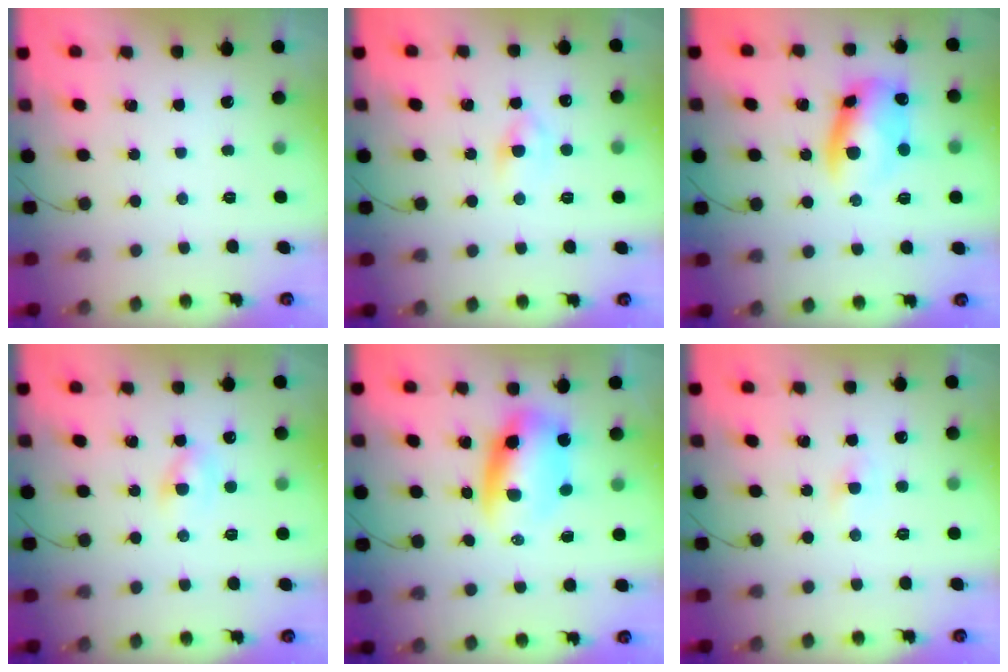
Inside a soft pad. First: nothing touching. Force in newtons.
{"total": 3.0, "press": 2.8, "slide": 1.2}
{"total": 10.6, "press": 10.5, "slide": 1.2}
{"total": 2.4, "press": 2.2, "slide": 1.0}
{"total": 9.0, "press": 8.7, "slide": 2.2}
{"total": 2.1, "press": 1.9, "slide": 0.7}